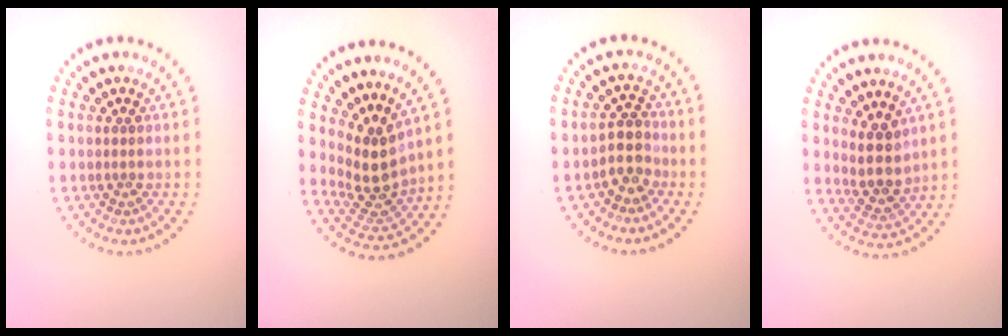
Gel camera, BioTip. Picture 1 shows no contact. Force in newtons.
{"total": 3.7, "press": 2.9, "slide": 2.3}
{"total": 2.7, "press": 2.2, "slide": 1.5}
{"total": 2.9, "press": 2.5, "slide": 1.5}